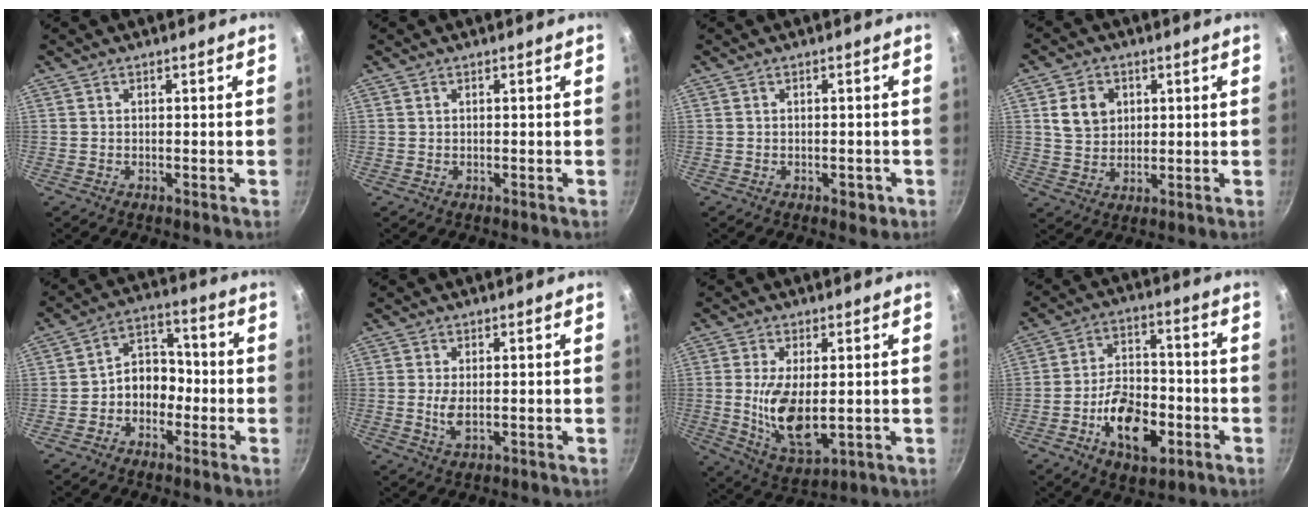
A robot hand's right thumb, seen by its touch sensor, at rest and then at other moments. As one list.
[{"total": 0.0}, {"total": 2.0, "force": [-0.7, 1.2, 1.4], "torque": [-0.011, 0.003, -0.006]}, {"total": 7.6, "force": [2.4, 6.1, 4.0], "torque": [-0.047, -0.008, 0.049]}, {"total": 8.3, "force": [-2.0, 6.3, 4.9], "torque": [-0.042, 0.042, -0.049]}, {"total": 2.6, "force": [0.0, 1.1, 2.4], "torque": [-0.053, -0.009, 0.002]}, {"total": 10.8, "force": [-0.2, 4.9, 9.6], "torque": [-0.175, -0.024, 0.010]}, {"total": 13.6, "force": [-4.9, 7.5, 10.2], "torque": [-0.144, 0.026, -0.082]}]